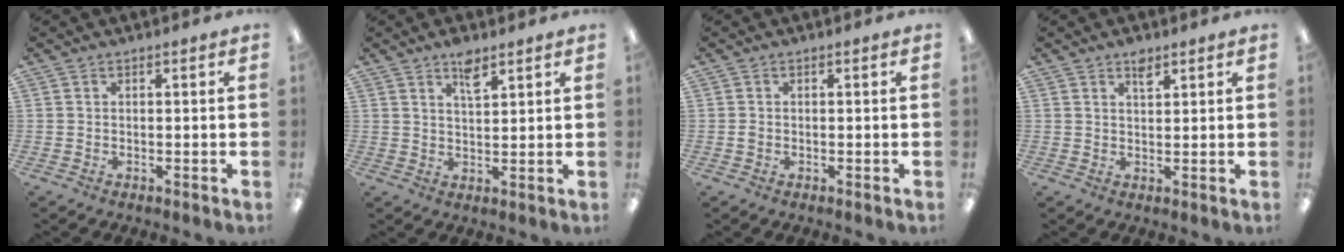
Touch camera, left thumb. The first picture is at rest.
{"total": 5.1, "force": [3.6, 1.9, 3.1], "torque": [-0.044, -0.016, 0.060]}
{"total": 0.7, "force": [-0.1, 0.6, 0.4], "torque": [-0.008, 0.004, -0.004]}
{"total": 3.2, "force": [2.2, 1.4, 1.8], "torque": [-0.025, -0.007, 0.037]}